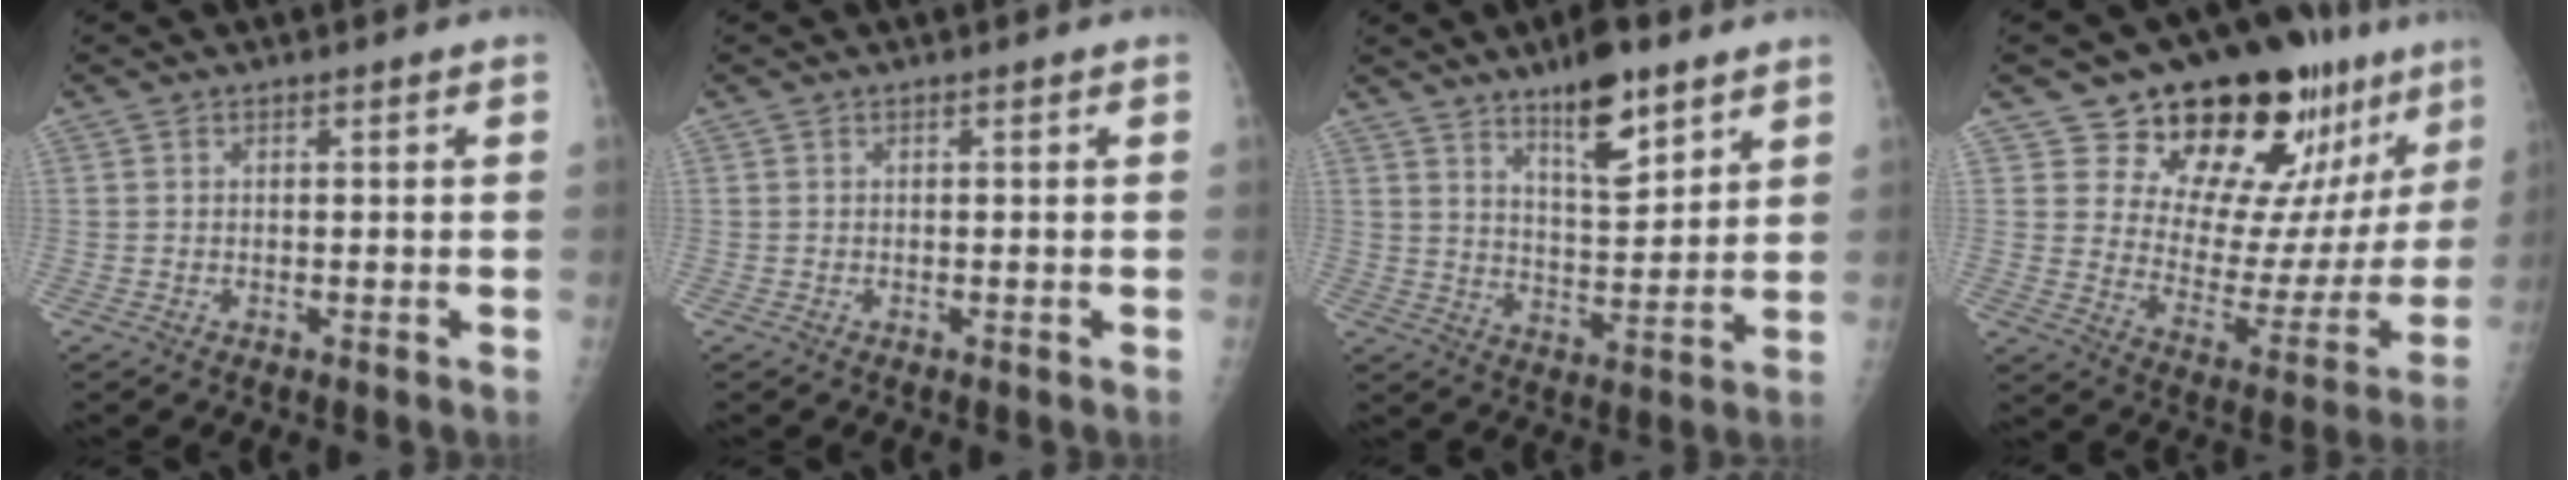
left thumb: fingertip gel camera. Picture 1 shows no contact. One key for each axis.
{"total": 0.0}
{"total": 11.4, "fx": 7.4, "fy": 3.7, "fz": 7.8, "tx": -0.104, "ty": -0.050, "tz": 0.124}
{"total": 24.3, "fx": 16.5, "fy": 11.0, "fz": 14.0, "tx": -0.154, "ty": -0.094, "tz": 0.238}